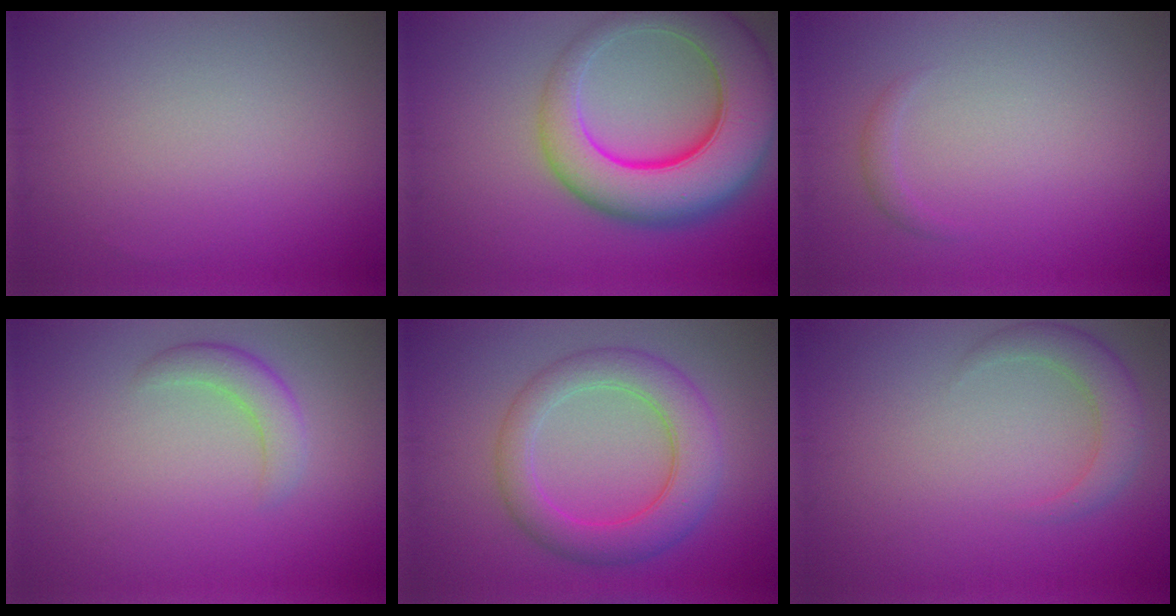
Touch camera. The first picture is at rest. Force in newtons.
{"total": 10.9, "press": 10.9, "slide": 0.7}
{"total": 0.8, "press": 0.8, "slide": 0.0}
{"total": 2.5, "press": 2.5, "slide": 0.0}
{"total": 5.9, "press": 5.9, "slide": 0.2}
{"total": 3.0, "press": 3.0, "slide": 0.3}